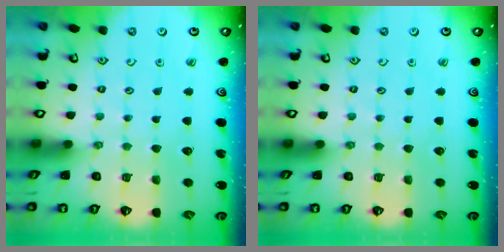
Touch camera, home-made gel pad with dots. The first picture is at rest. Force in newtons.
{"total": 0.0}